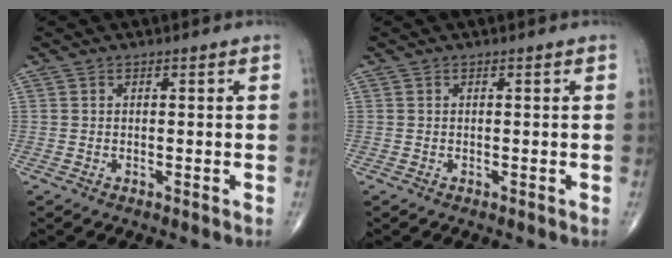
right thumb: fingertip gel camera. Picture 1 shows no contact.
{"total": 0.0}